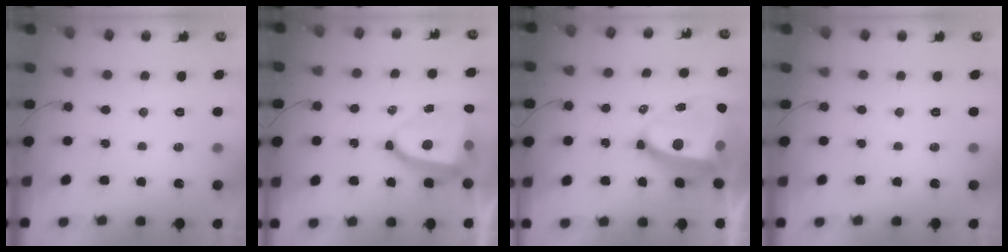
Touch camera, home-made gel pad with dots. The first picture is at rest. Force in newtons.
{"total": 9.3, "press": 9.2, "slide": 0.9}
{"total": 13.8, "press": 13.8, "slide": 1.5}
{"total": 0.0}